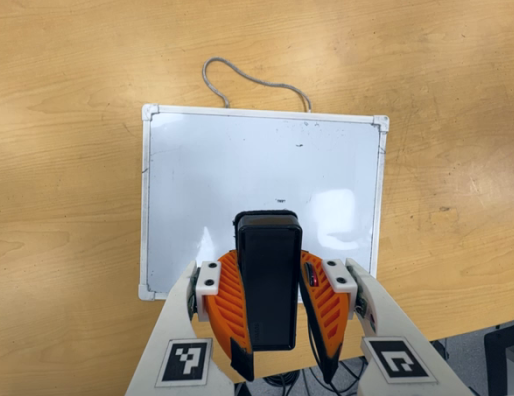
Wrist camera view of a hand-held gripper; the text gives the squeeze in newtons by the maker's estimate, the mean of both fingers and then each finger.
{"total": 7.4, "left": 6.0, "right": 8.8}